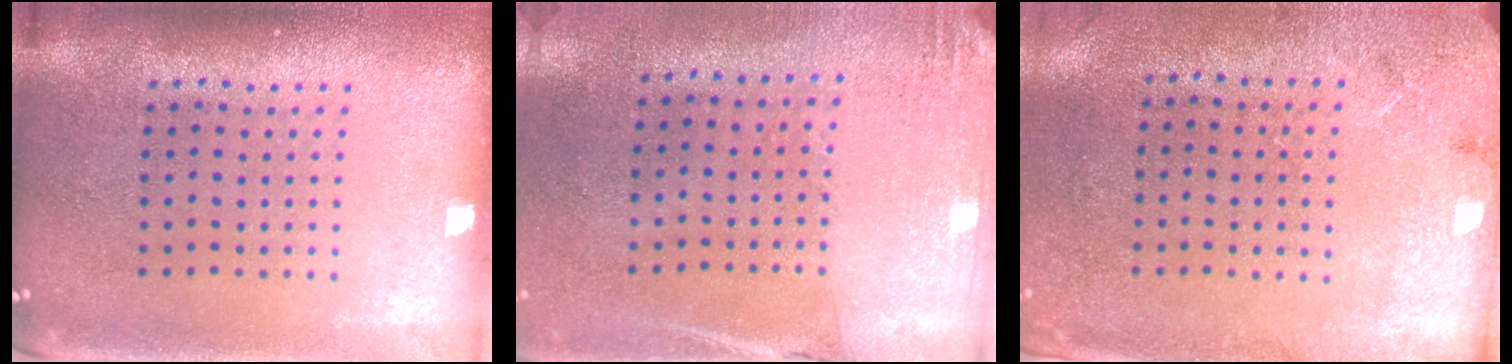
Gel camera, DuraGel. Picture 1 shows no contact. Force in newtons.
{"total": 2.7, "press": 2.4, "slide": 1.3}
{"total": 2.7, "press": 2.2, "slide": 1.7}